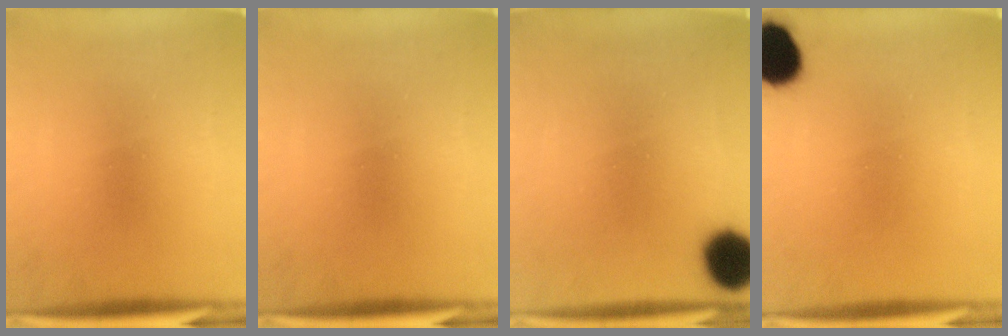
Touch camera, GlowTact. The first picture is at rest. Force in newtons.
{"total": 0.0}
{"total": 10.4}
{"total": 11.4}